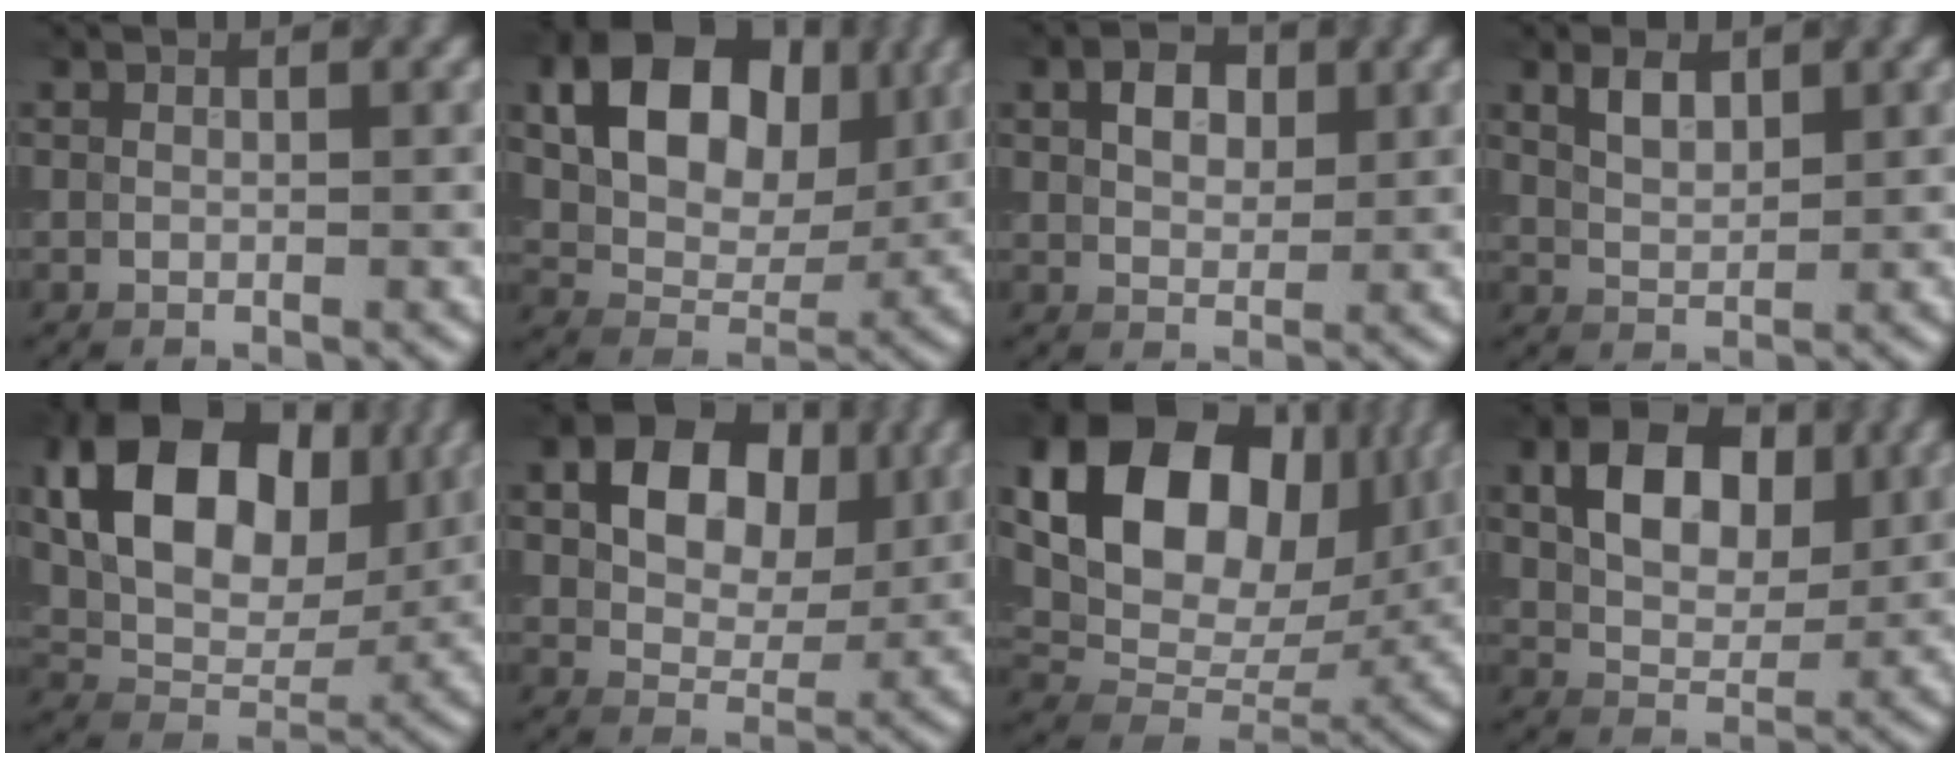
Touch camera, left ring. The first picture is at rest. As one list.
[{"total": 10.5, "force": [3.0, 7.2, 7.1], "torque": [-0.122, 0.001, 0.046]}, {"total": 3.1, "force": [1.1, 2.1, 2.0], "torque": [-0.038, 0.005, 0.016]}, {"total": 2.4, "force": [1.4, 1.2, 1.5], "torque": [-0.032, 0.001, 0.031]}, {"total": 12.0, "force": [3.3, 7.9, 8.4], "torque": [-0.143, 0.005, 0.052]}, {"total": 8.8, "force": [2.3, 6.1, 5.8], "torque": [-0.093, 0.011, 0.030]}, {"total": 17.3, "force": [6.0, 11.6, 11.3], "torque": [-0.211, 0.020, 0.114]}, {"total": 7.2, "force": [2.2, 4.7, 5.0], "torque": [-0.084, 0.003, 0.035]}]